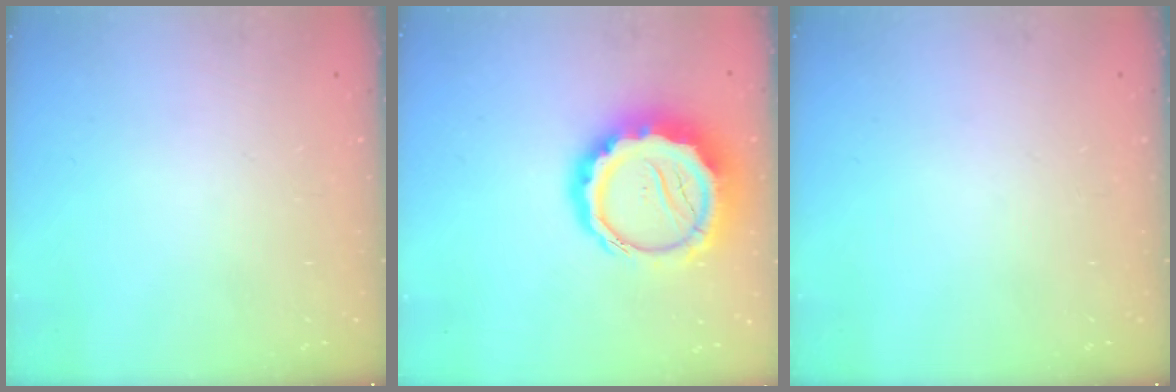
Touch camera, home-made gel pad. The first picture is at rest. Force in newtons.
{"total": 14.7, "press": 14.4, "slide": 3.1}
{"total": 0.0}